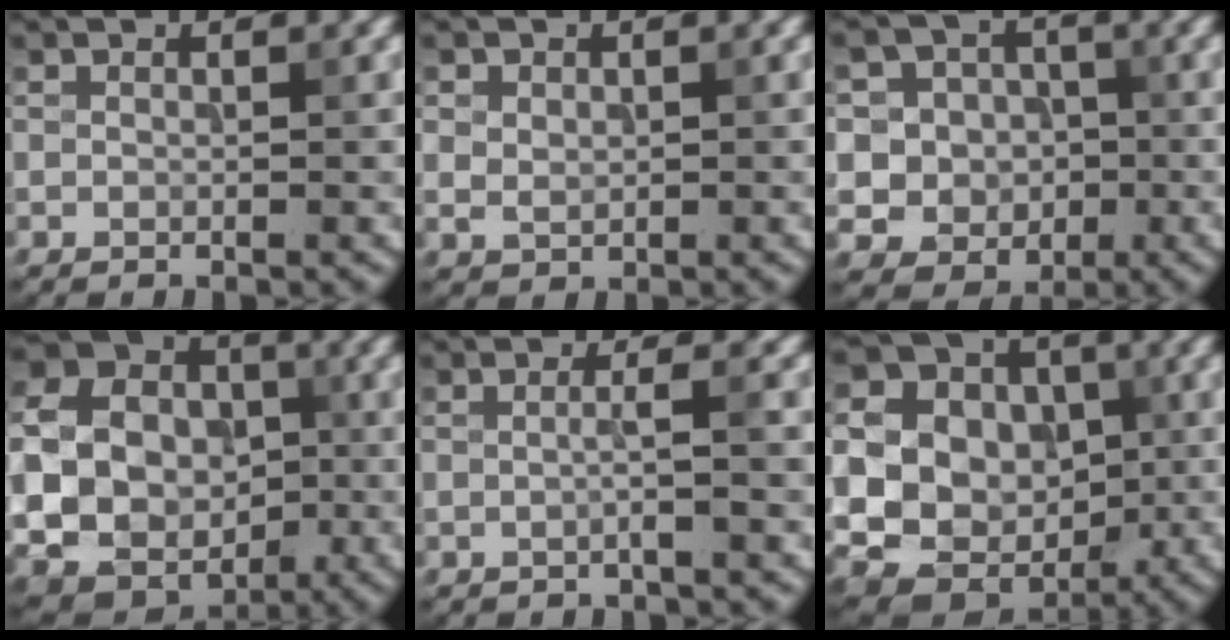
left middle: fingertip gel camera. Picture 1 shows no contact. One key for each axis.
{"total": 1.7, "fx": 0.5, "fy": 1.4, "fz": 0.8, "tx": -0.011, "ty": -0.003, "tz": 0.012}
{"total": 6.8, "fx": -0.1, "fy": 6.5, "fz": 2.0, "tx": -0.028, "ty": 0.030, "tz": -0.031}
{"total": 12.1, "fx": -1.2, "fy": 10.4, "fz": 6.1, "tx": -0.130, "ty": -0.006, "tz": -0.029}
{"total": 2.2, "fx": -0.1, "fy": 0.4, "fz": 2.1, "tx": -0.031, "ty": 0.002, "tz": -0.009}
{"total": 17.7, "fx": 0.5, "fy": 16.2, "fz": 7.2, "tx": -0.181, "ty": 0.015, "tz": -0.012}